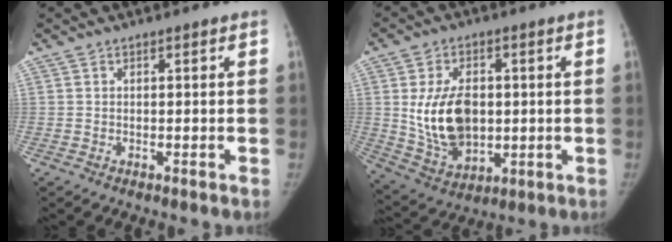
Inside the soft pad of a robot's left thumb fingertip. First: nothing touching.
{"total": 13.8, "force": [0.9, 9.1, 10.4], "torque": [-0.158, -0.013, 0.032]}